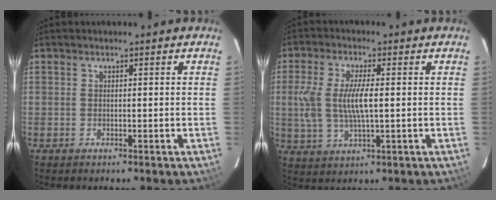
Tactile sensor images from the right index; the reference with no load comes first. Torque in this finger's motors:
{"motor_torque": [0.34, -0.01, 0.40, 0.13]}